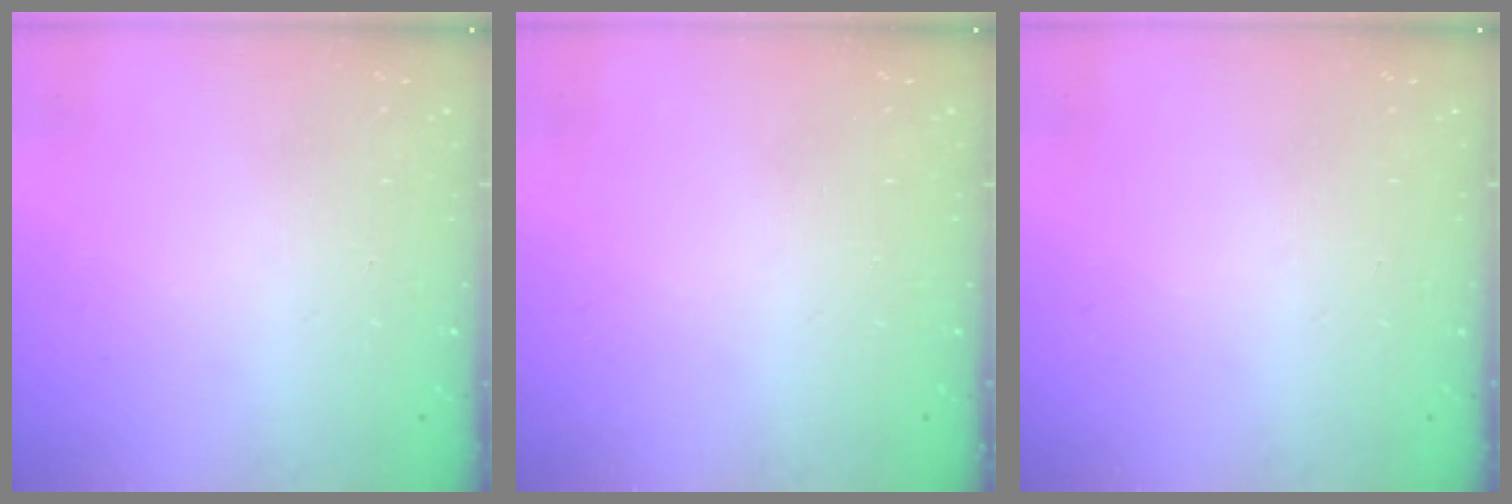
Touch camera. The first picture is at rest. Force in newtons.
{"total": 0.0}
{"total": 0.0}